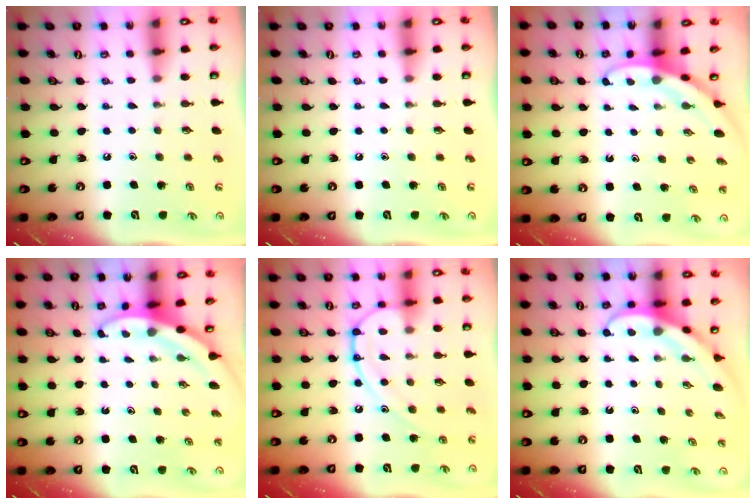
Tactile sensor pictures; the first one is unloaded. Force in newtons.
{"total": 0.0}
{"total": 3.1, "press": 3.1, "slide": 0.1}
{"total": 3.3, "press": 3.3, "slide": 0.1}
{"total": 11.6, "press": 11.5, "slide": 1.2}
{"total": 4.0, "press": 3.9, "slide": 0.3}